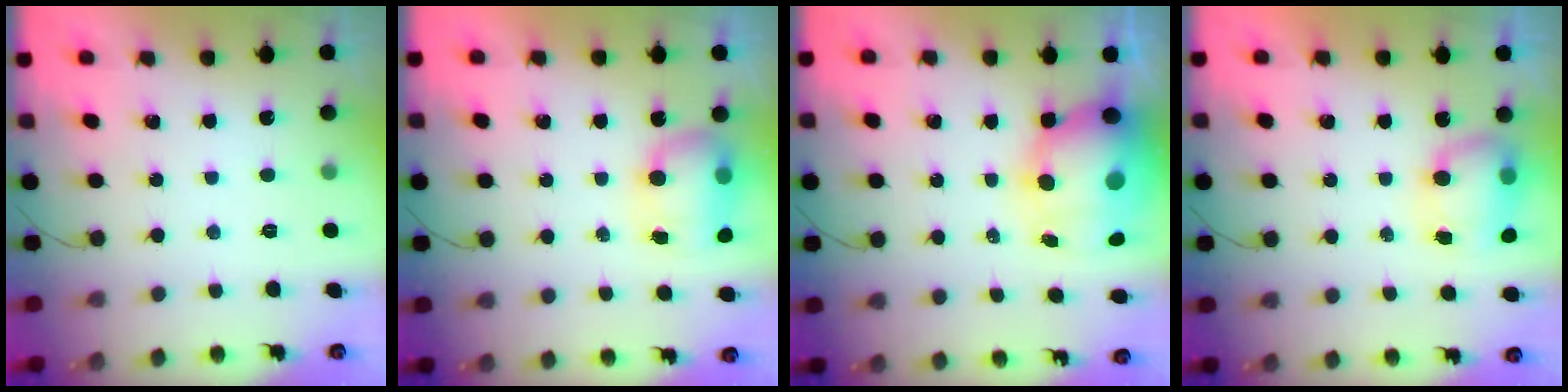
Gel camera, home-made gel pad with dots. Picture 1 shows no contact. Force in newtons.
{"total": 8.7, "press": 8.3, "slide": 2.5}
{"total": 13.2, "press": 12.9, "slide": 2.8}
{"total": 8.7, "press": 8.6, "slide": 1.7}